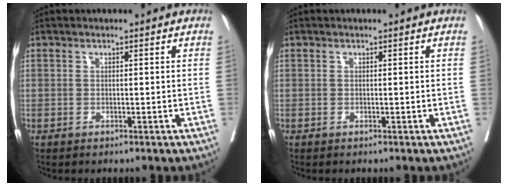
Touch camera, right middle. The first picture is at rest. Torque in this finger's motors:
{"motor_torque": [-0.28, 0.01, -0.01, 0.00]}